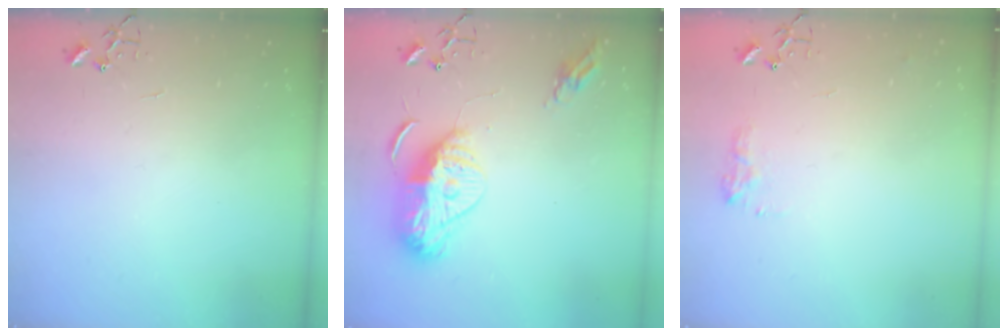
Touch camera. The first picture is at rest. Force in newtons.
{"total": 14.4, "press": 14.3, "slide": 1.2}
{"total": 7.8, "press": 7.8, "slide": 0.1}